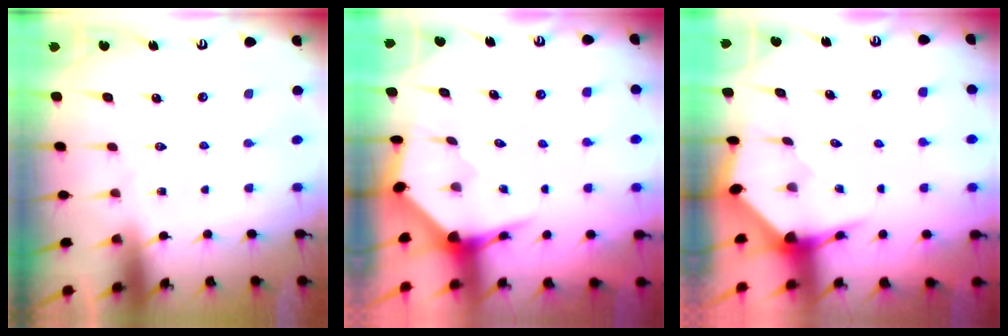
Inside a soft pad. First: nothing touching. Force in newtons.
{"total": 3.8, "press": 3.8, "slide": 0.5}
{"total": 3.5, "press": 3.5, "slide": 0.4}